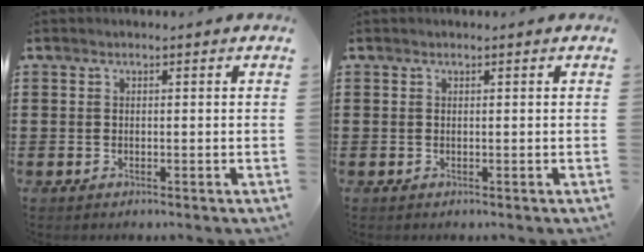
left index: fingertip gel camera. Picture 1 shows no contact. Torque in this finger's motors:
{"motor_torque": [0.00, 0.00, 0.00, 0.00]}